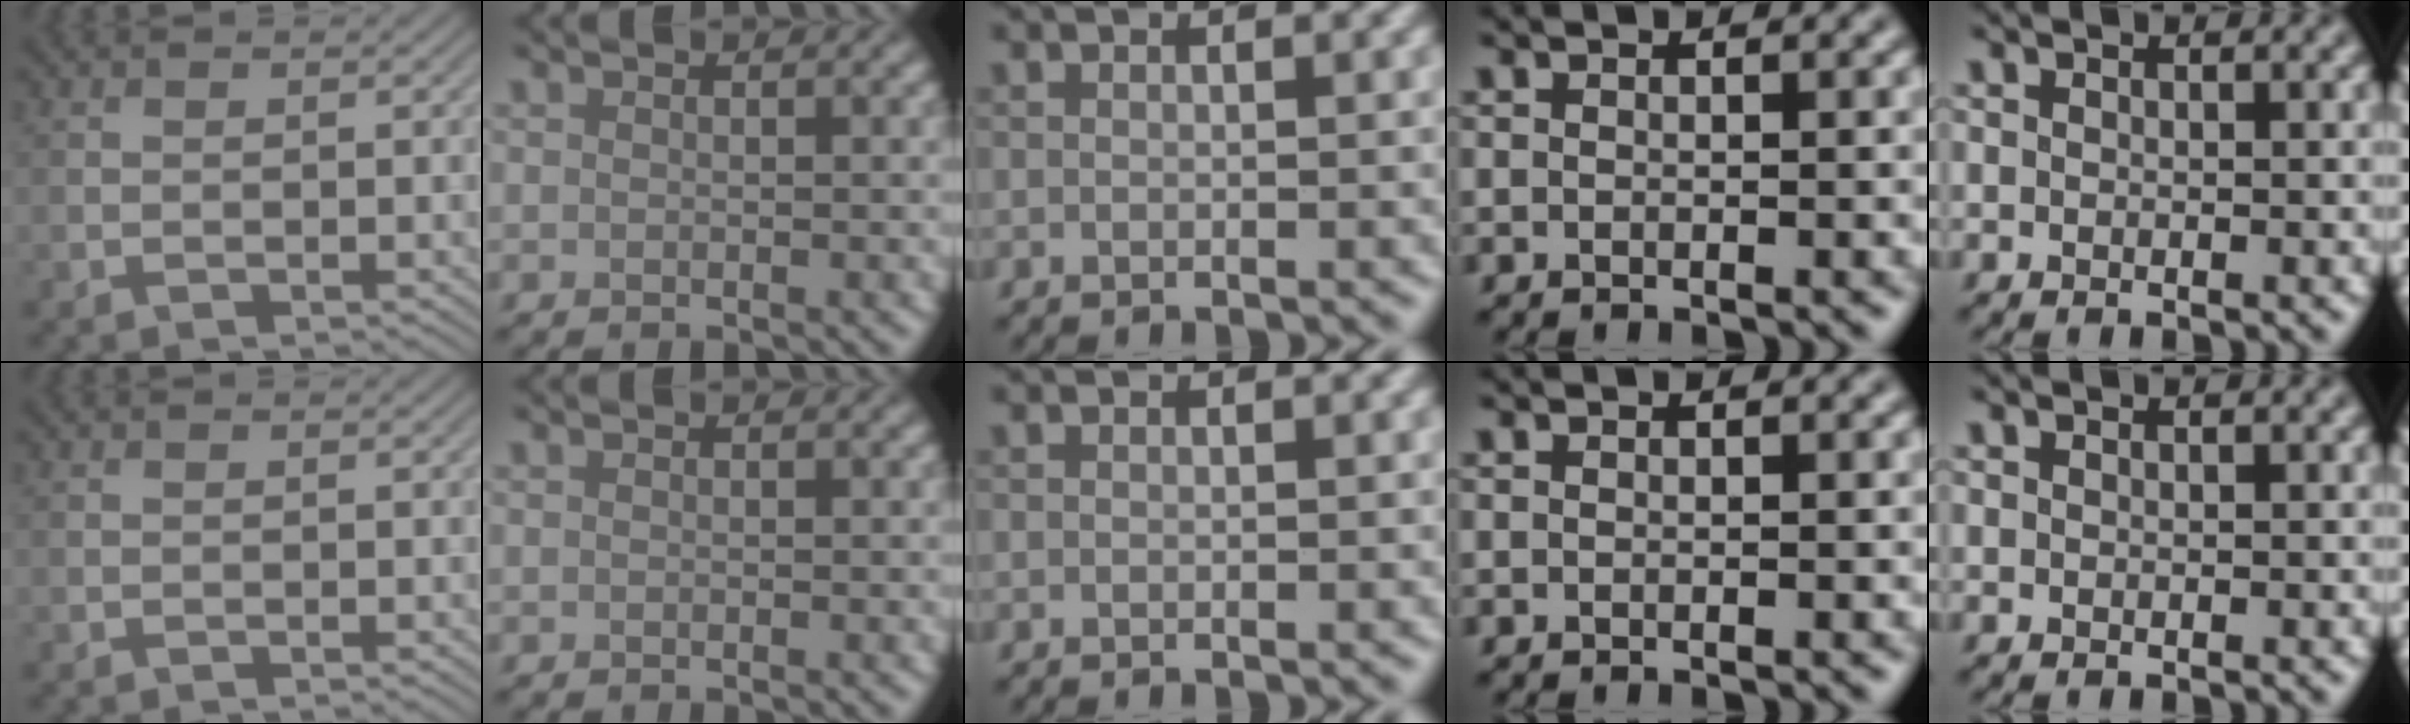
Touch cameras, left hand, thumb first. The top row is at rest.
{}